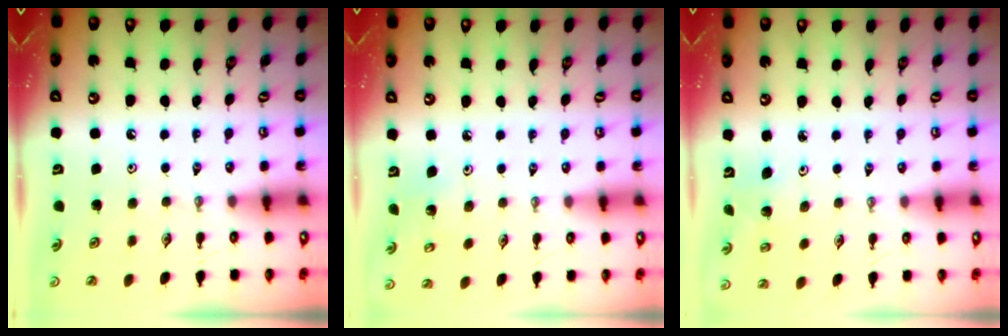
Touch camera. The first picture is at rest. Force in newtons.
{"total": 3.2, "press": 3.1, "slide": 0.4}
{"total": 2.3, "press": 2.3, "slide": 0.2}